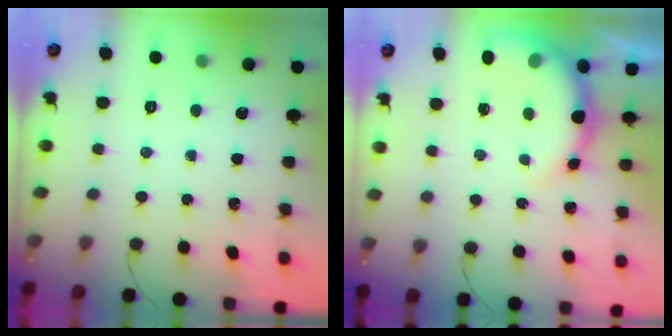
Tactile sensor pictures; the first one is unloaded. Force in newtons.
{"total": 10.1, "press": 10.0, "slide": 1.3}